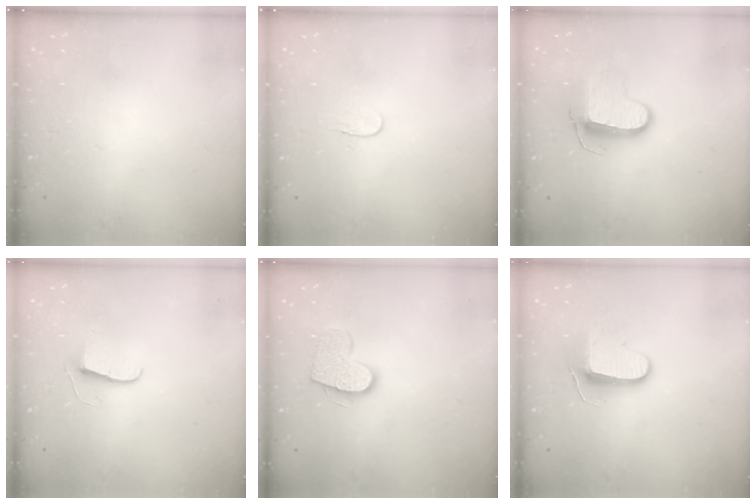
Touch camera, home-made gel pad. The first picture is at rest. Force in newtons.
{"total": 3.9, "press": 3.8, "slide": 0.4}
{"total": 10.3, "press": 10.3, "slide": 0.4}
{"total": 6.8, "press": 6.8, "slide": 0.5}
{"total": 11.1, "press": 11.1, "slide": 0.6}
{"total": 8.7, "press": 8.7, "slide": 0.6}